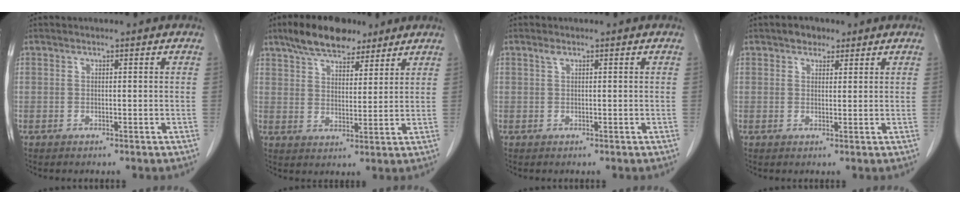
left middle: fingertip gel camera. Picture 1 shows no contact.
{"total": 11.1, "force": [8.3, 4.1, 6.0], "torque": [-0.103, 0.014, 0.142]}
{"total": 0.6, "force": [0.4, 0.2, 0.5], "torque": [-0.012, 0.004, 0.008]}
{"total": 2.6, "force": [1.8, 1.6, 1.0], "torque": [-0.016, 0.006, 0.026]}